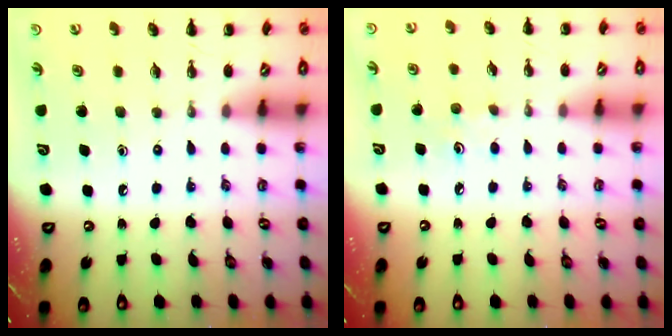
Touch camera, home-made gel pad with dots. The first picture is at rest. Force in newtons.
{"total": 5.6, "press": 5.4, "slide": 1.5}